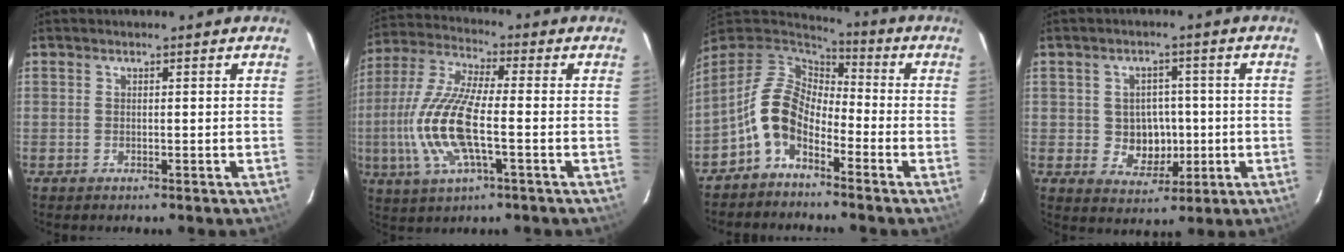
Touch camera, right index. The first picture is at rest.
{"total": 15.0, "force": [-3.0, 4.0, 14.1], "torque": [-0.306, -0.005, -0.063]}
{"total": 10.2, "force": [-4.9, 6.0, 6.7], "torque": [-0.136, 0.015, -0.108]}
{"total": 6.7, "force": [-0.5, 6.1, 2.8], "torque": [-0.055, 0.008, 0.009]}